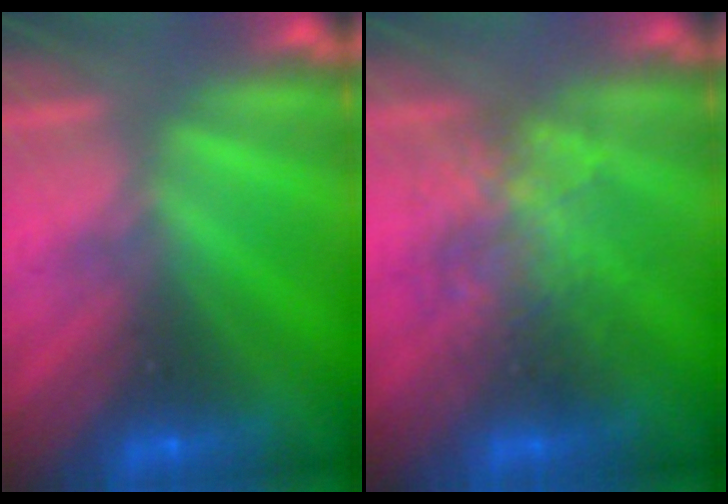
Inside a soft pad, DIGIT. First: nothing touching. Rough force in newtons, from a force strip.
{"total": 2.2}